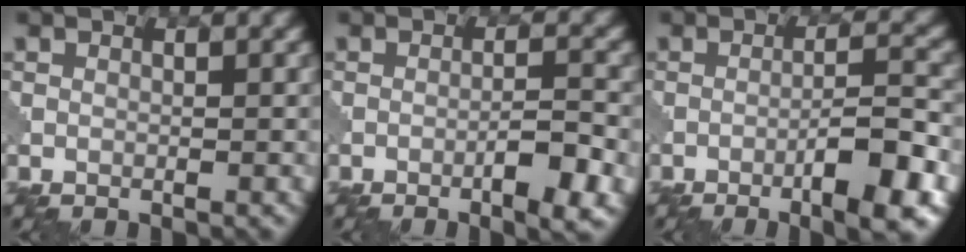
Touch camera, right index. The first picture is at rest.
{"total": 4.6, "force": [-2.1, 0.8, 4.0], "torque": [-0.067, 0.002, -0.033]}
{"total": 6.7, "force": [-3.2, 1.2, 5.8], "torque": [-0.083, 0.013, -0.051]}